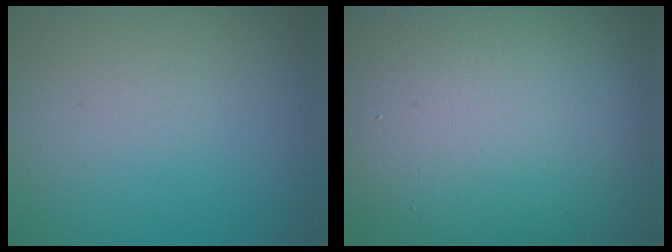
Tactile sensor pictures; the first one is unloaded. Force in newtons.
{"total": 25.4, "press": 25.3, "slide": 1.9}